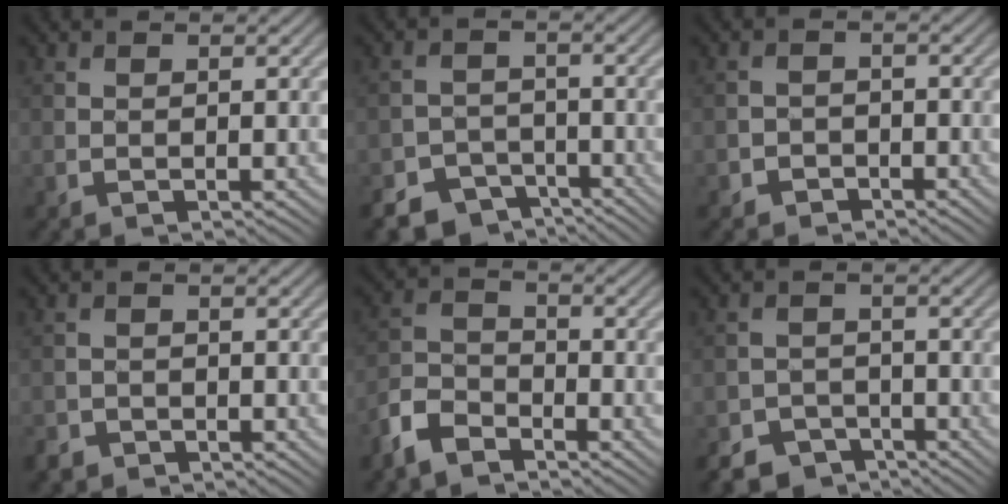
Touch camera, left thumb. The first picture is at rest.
{"total": 7.2, "force": [-5.7, 4.1, 1.7], "torque": [-0.025, -0.012, -0.091]}
{"total": 2.0, "force": [-1.4, 1.3, 0.3], "torque": [0.003, 0.004, -0.031]}
{"total": 2.1, "force": [-1.8, 1.1, 0.3], "torque": [-0.006, -0.003, -0.041]}
{"total": 5.6, "force": [-4.2, 2.5, 2.6], "torque": [-0.058, -0.003, -0.099]}
{"total": 5.2, "force": [-4.2, 2.8, 1.2], "torque": [-0.021, -0.006, -0.077]}